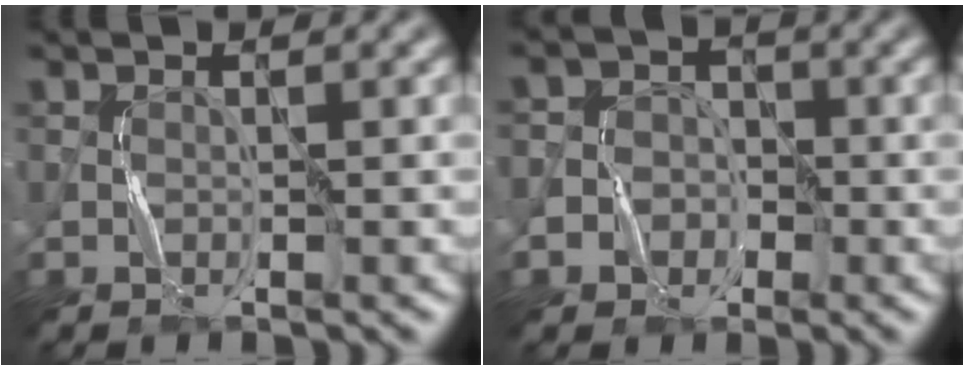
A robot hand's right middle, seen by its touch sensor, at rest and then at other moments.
{"total": 3.9, "force": [-1.5, 3.6, 0.7], "torque": [0.013, 0.012, -0.043]}